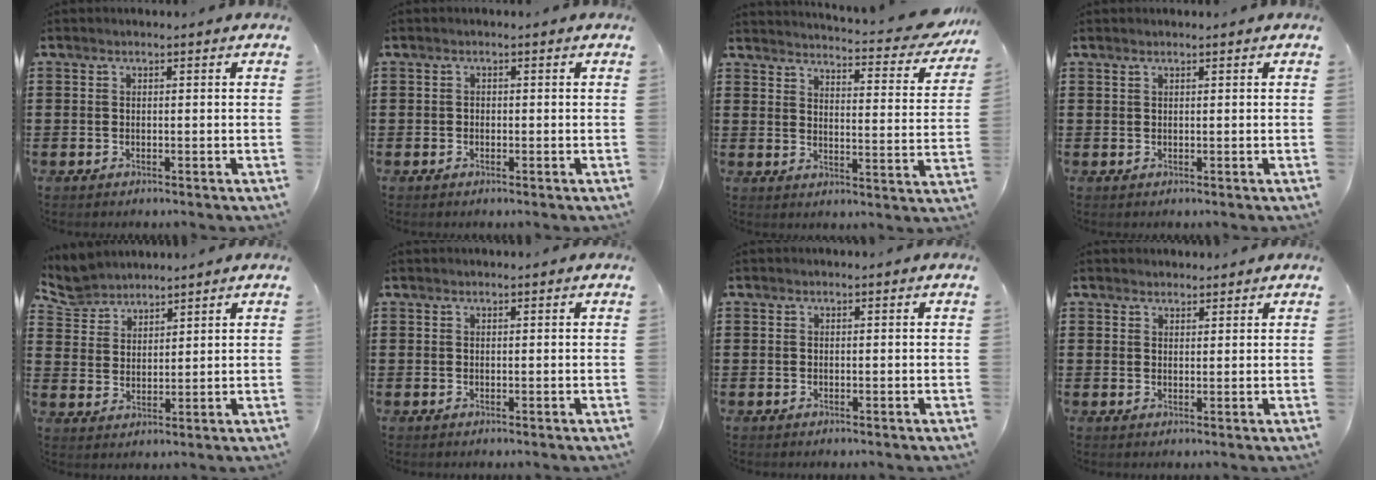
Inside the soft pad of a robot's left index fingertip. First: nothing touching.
{"total": 0.6, "force": [-0.4, 0.4, 0.1], "torque": [-0.004, 0.000, -0.009]}
{"total": 4.2, "force": [3.9, -0.3, 1.6], "torque": [-0.035, -0.038, 0.057]}
{"total": 0.5, "force": [0.4, 0.1, 0.3], "torque": [-0.007, 0.000, 0.009]}
{"total": 4.9, "force": [4.7, 1.4, 0.3], "torque": [-0.028, -0.012, 0.088]}
{"total": 0.0}
{"total": 0.0}
{"total": 1.9, "force": [1.7, 0.6, -0.1], "torque": [-0.003, 0.004, 0.035]}